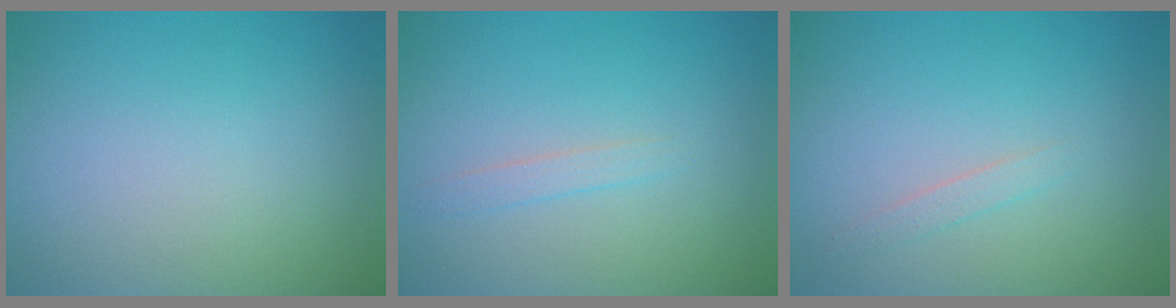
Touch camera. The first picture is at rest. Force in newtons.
{"total": 0.9, "press": 0.8, "slide": 0.1}
{"total": 0.9, "press": 0.9, "slide": 0.1}